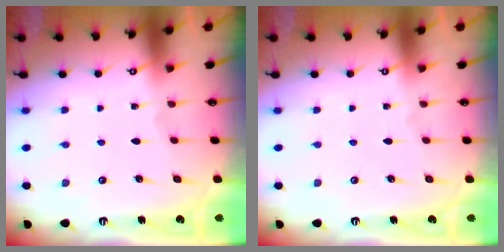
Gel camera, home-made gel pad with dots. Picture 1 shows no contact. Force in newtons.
{"total": 0.0}